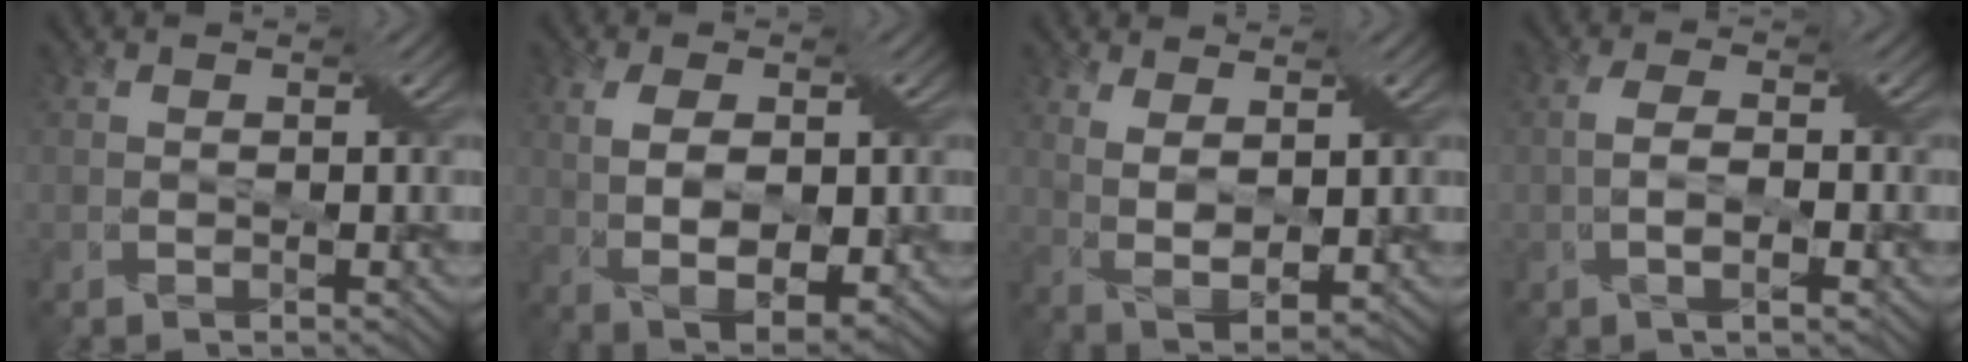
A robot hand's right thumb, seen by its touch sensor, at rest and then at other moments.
{"total": 6.9, "force": [0.4, 3.7, 5.8], "torque": [-0.112, -0.005, 0.012]}
{"total": 3.8, "force": [2.1, 1.2, 3.0], "torque": [-0.074, -0.005, 0.038]}
{"total": 2.4, "force": [-0.4, 0.5, 2.3], "torque": [-0.056, 0.002, -0.013]}